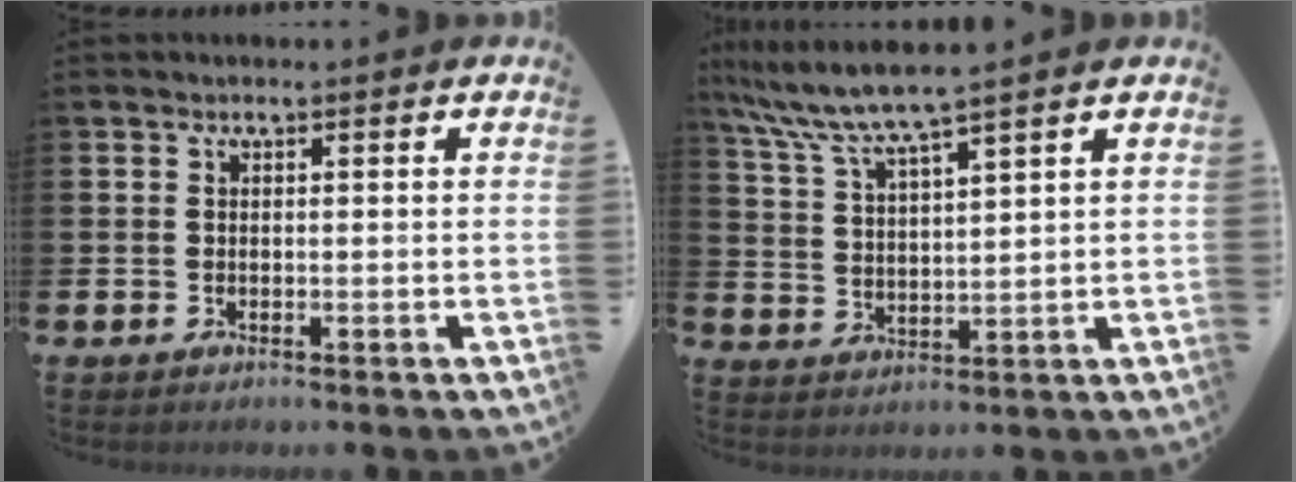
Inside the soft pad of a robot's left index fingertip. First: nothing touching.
{"total": 6.8, "force": [6.0, -0.2, 3.0], "torque": [-0.080, -0.026, 0.105]}